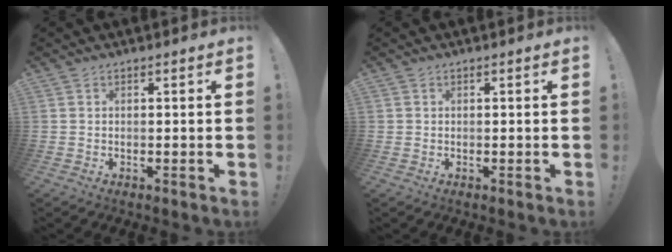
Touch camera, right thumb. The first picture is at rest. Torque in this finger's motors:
{"motor_torque": [-0.19, -0.10, -0.13, 0.15, 0.00]}